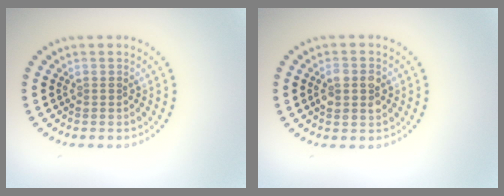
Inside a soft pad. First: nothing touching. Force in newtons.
{"total": 2.9, "press": 2.9, "slide": 0.2}